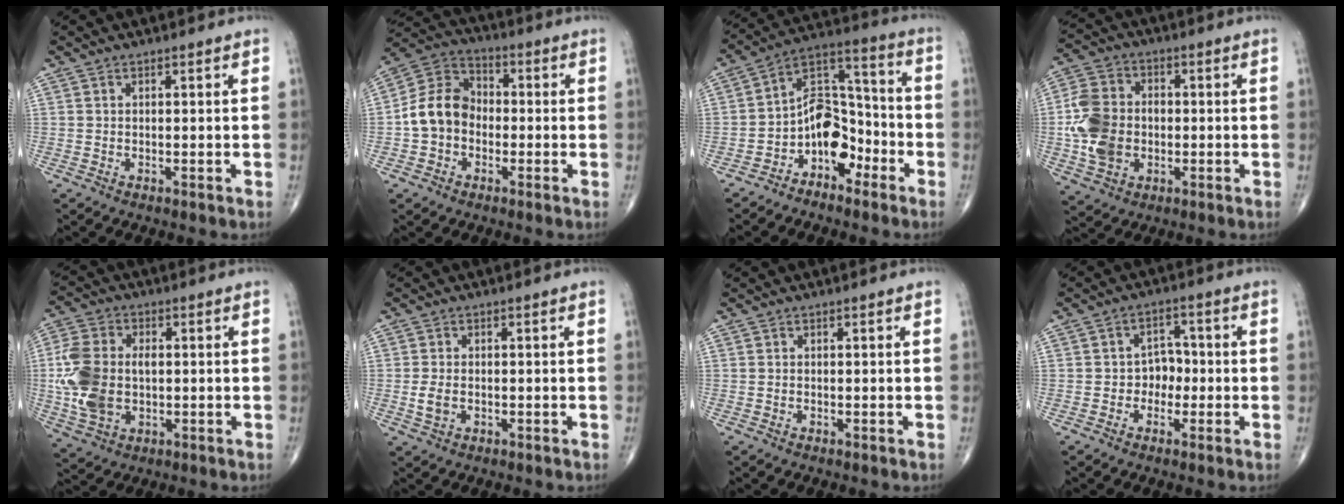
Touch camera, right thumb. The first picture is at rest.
{"total": 10.2, "force": [-1.5, 8.2, 5.9], "torque": [-0.097, 0.039, -0.042]}
{"total": 11.1, "force": [-5.1, 7.3, 6.7], "torque": [-0.074, 0.076, -0.096]}
{"total": 12.1, "force": [-1.3, 9.3, 7.7], "torque": [-0.141, 0.016, -0.027]}
{"total": 13.4, "force": [-0.4, 8.9, 9.9], "torque": [-0.216, 0.006, -0.003]}
{"total": 2.9, "force": [-0.5, 1.9, 2.2], "torque": [-0.048, 0.000, -0.006]}
{"total": 0.0}
{"total": 4.5, "force": [-0.9, 3.6, 2.4], "torque": [-0.007, 0.019, -0.025]}